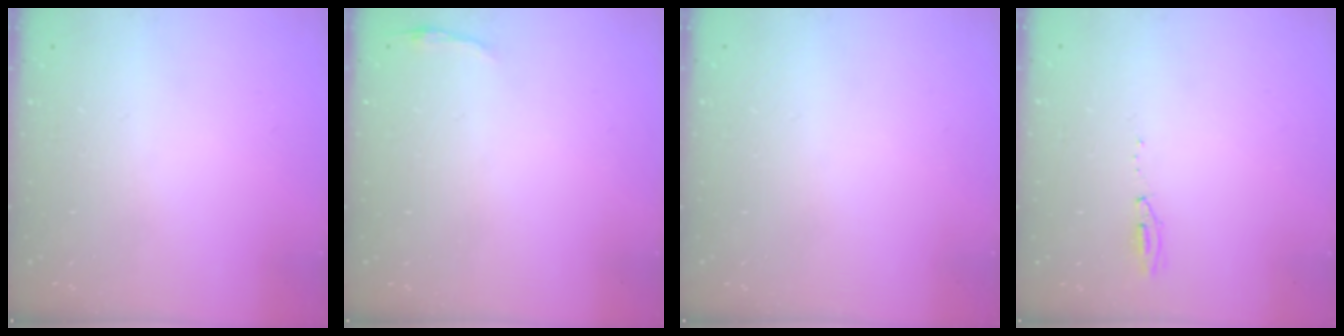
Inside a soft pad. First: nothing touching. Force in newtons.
{"total": 2.8, "press": 2.8, "slide": 0.6}
{"total": 16.0, "press": 1.9, "slide": 15.9}
{"total": 5.0, "press": 3.7, "slide": 3.3}